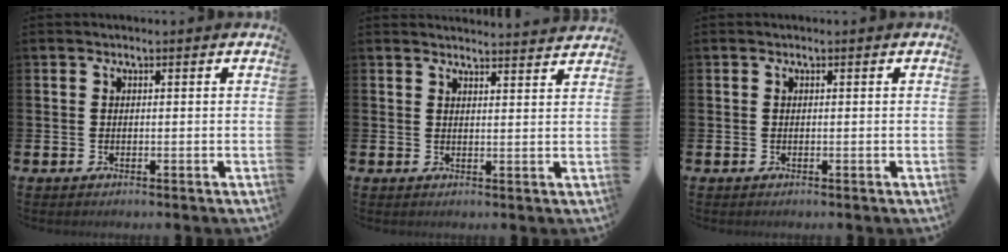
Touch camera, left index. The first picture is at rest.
{"total": 2.9, "force": [2.9, -0.3, -0.2], "torque": [0.010, -0.025, 0.050]}
{"total": 0.0}